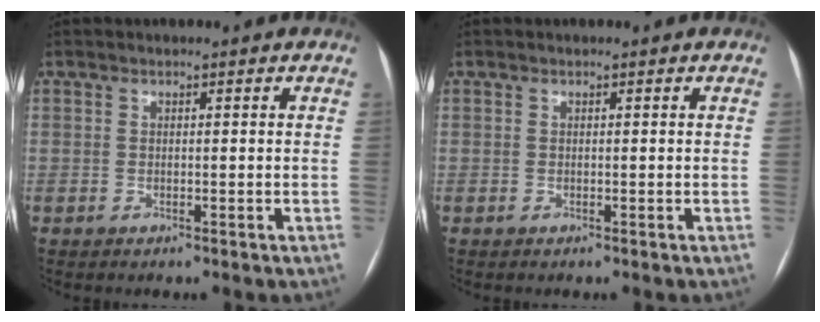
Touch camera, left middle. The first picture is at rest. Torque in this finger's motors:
{"motor_torque": [0.00, -0.01, 0.00, 0.00]}